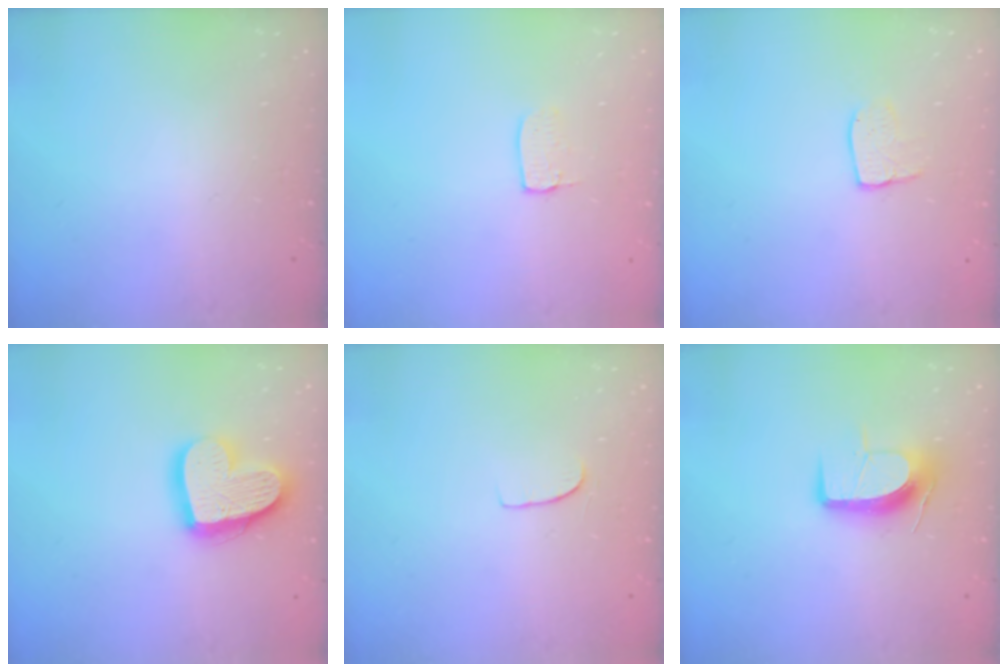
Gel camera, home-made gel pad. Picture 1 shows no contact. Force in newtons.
{"total": 3.4, "press": 3.4, "slide": 0.1}
{"total": 6.3, "press": 6.3, "slide": 0.2}
{"total": 17.9, "press": 17.9, "slide": 1.4}
{"total": 5.8, "press": 5.8, "slide": 0.3}
{"total": 11.1, "press": 11.1, "slide": 0.5}